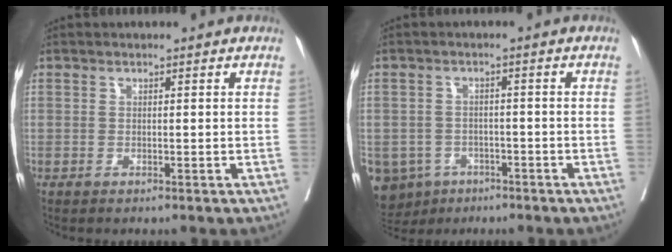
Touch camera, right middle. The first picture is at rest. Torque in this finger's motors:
{"motor_torque": [1.57, -0.57, 1.05, 0.21]}